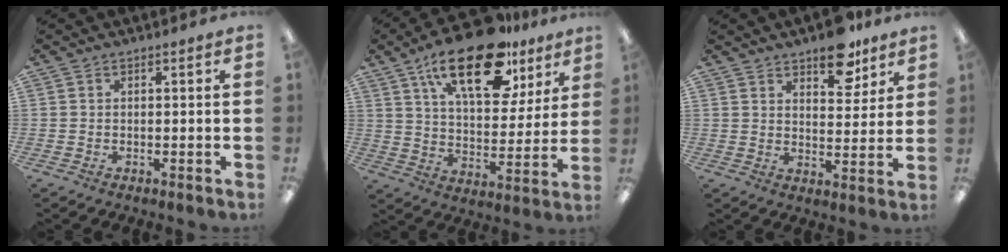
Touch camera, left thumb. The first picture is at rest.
{"total": 22.9, "force": [14.1, 10.2, 14.9], "torque": [-0.234, -0.067, 0.237]}
{"total": 10.1, "force": [7.5, 4.8, 4.9], "torque": [-0.044, -0.045, 0.127]}